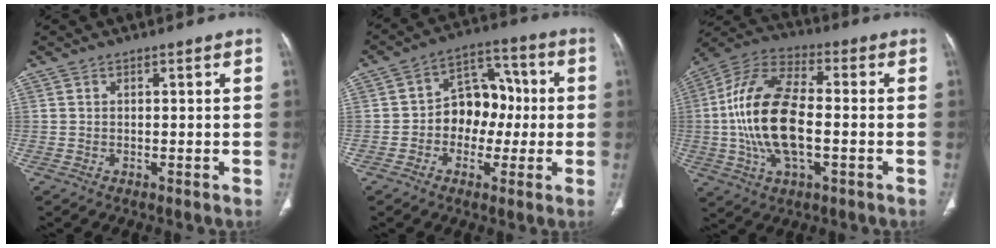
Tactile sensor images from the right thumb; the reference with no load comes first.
{"total": 11.0, "force": [-0.8, 8.4, 7.1], "torque": [-0.062, 0.042, -0.021]}
{"total": 18.5, "force": [-1.6, 8.7, 16.2], "torque": [-0.329, 0.022, -0.032]}